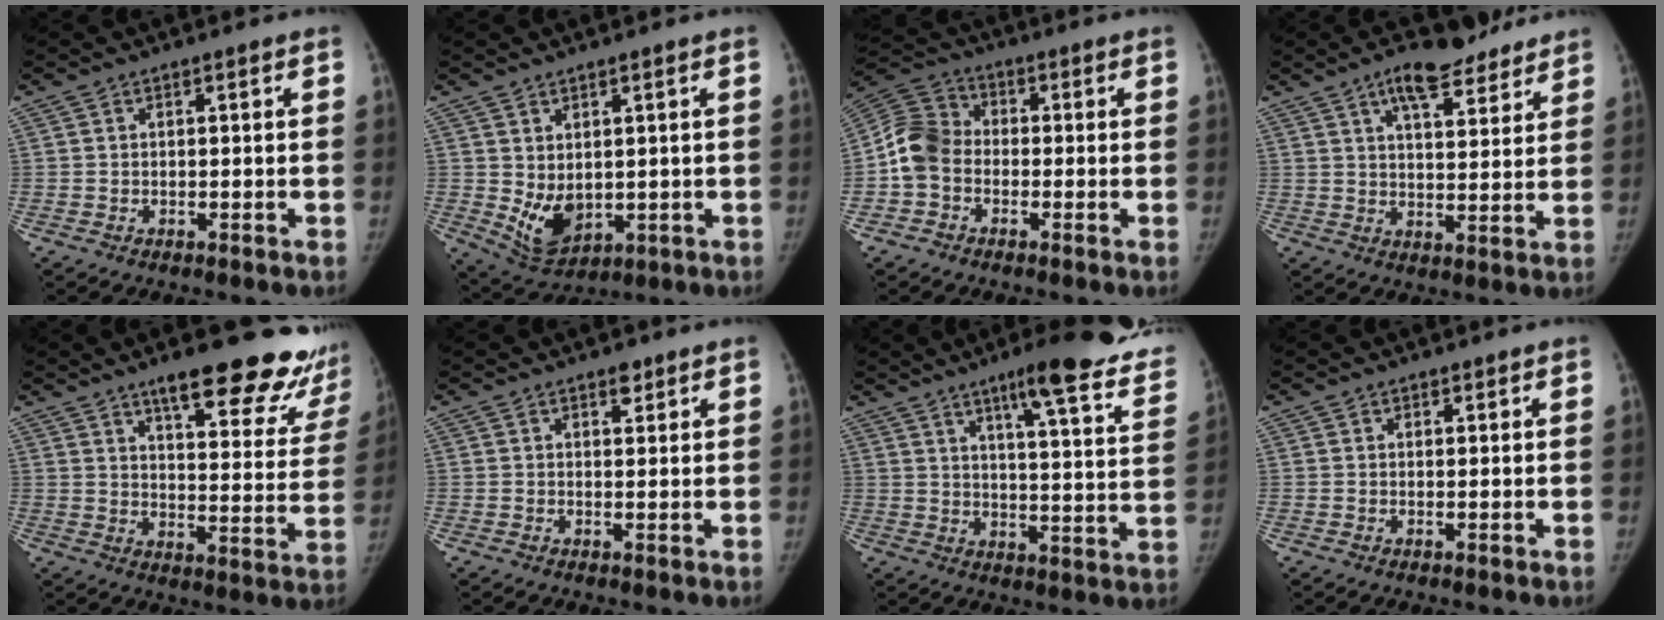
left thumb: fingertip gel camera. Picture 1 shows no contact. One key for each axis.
{"total": 7.3, "fx": 0.4, "fy": 5.0, "fz": 5.3, "tx": -0.076, "ty": -0.021, "tz": 0.032}
{"total": 8.5, "fx": -1.6, "fy": 6.9, "fz": 4.6, "tx": -0.081, "ty": 0.027, "tz": -0.046}
{"total": 11.4, "fx": 7.8, "fy": 4.4, "fz": 6.9, "tx": -0.076, "ty": -0.033, "tz": 0.118}
{"total": 22.0, "fx": 16.2, "fy": 6.1, "fz": 13.5, "tx": -0.131, "ty": -0.088, "tz": 0.208}
{"total": 2.1, "fx": 1.4, "fy": 1.1, "fz": 1.0, "tx": -0.003, "ty": -0.007, "tz": 0.019}
{"total": 22.5, "fx": 15.7, "fy": 3.9, "fz": 15.7, "tx": -0.181, "ty": -0.061, "tz": 0.199}
{"total": 0.8, "fx": 0.6, "fy": 0.4, "fz": 0.1, "tx": 0.010, "ty": -0.005, "tz": 0.006}